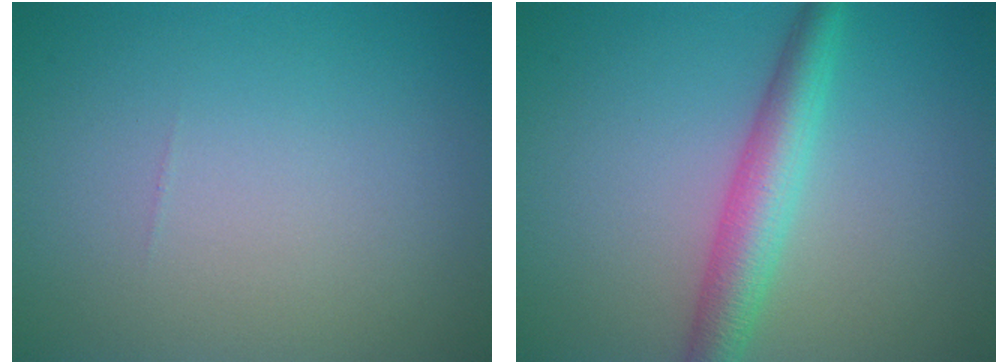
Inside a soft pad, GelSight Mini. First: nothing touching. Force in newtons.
{"total": 4.3, "press": 4.3, "slide": 0.1}